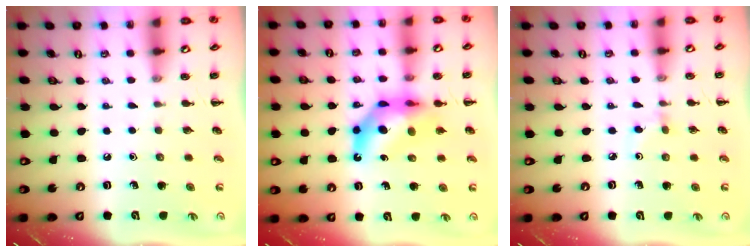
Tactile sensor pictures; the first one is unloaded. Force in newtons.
{"total": 11.4, "press": 10.9, "slide": 3.4}
{"total": 2.6, "press": 2.4, "slide": 1.1}